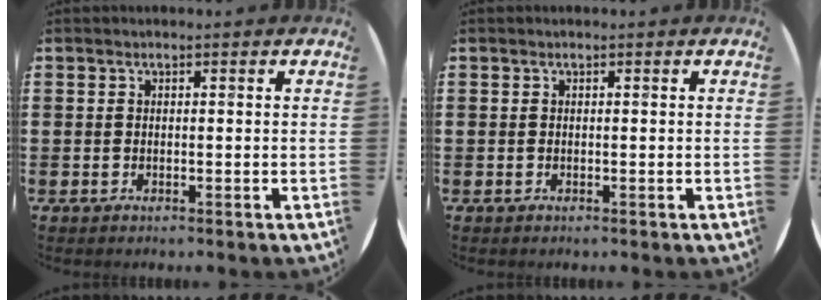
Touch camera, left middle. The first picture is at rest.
{"total": 0.0}